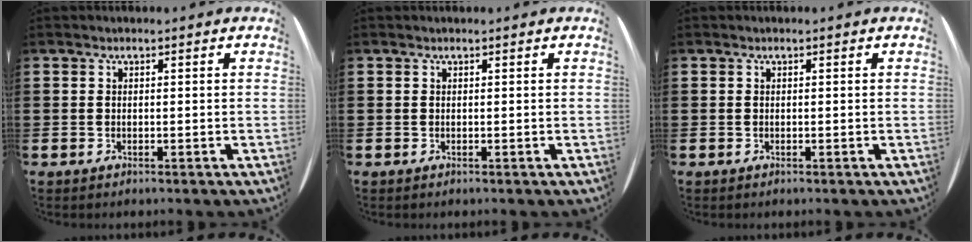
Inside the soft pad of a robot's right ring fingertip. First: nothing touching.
{"total": 0.0}
{"total": 0.0}